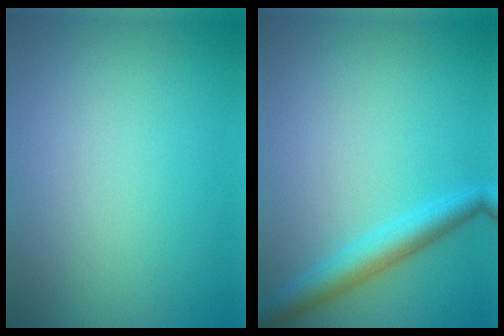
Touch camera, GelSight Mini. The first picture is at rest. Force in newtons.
{"total": 3.3, "press": 3.3, "slide": 0.1}